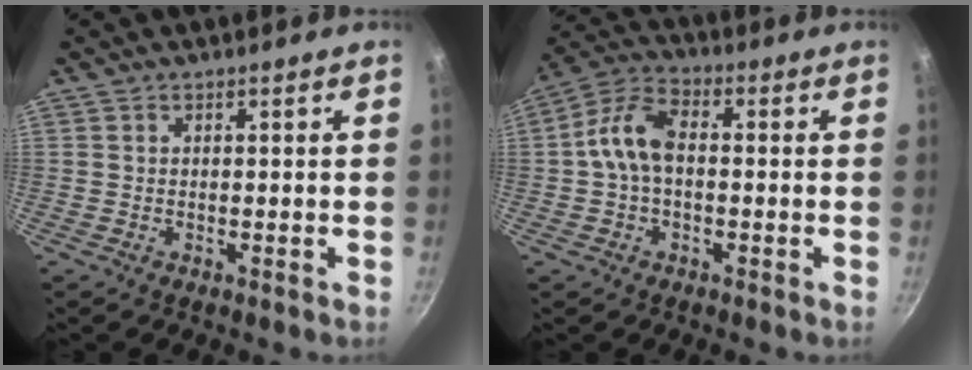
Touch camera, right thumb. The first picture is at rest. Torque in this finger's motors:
{"motor_torque": [-0.10, 0.75, -0.03, 0.03, 0.26]}